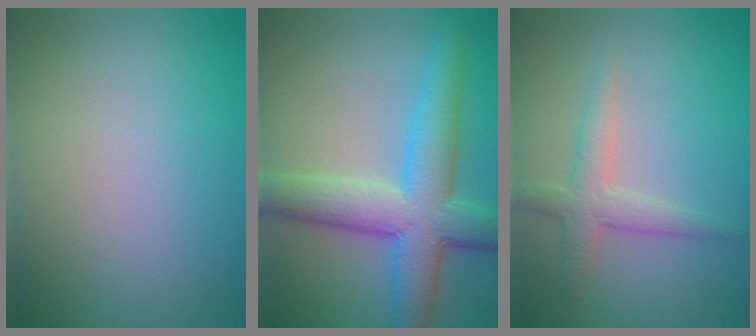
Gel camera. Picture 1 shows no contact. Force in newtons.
{"total": 7.7, "press": 7.7, "slide": 0.1}
{"total": 2.6, "press": 2.6, "slide": 0.1}